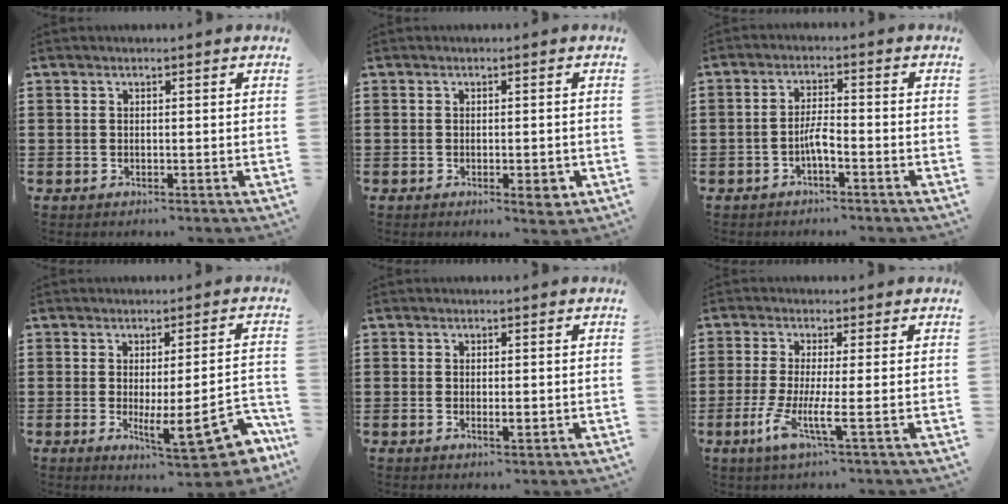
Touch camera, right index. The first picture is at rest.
{"total": 2.7, "force": [-0.9, 0.8, 2.5], "torque": [-0.039, 0.000, -0.014]}
{"total": 3.0, "force": [-1.6, 0.8, 2.5], "torque": [-0.053, 0.002, -0.032]}
{"total": 10.6, "force": [-3.4, 2.2, 9.7], "torque": [-0.136, -0.020, -0.056]}
{"total": 1.8, "force": [-0.3, 0.7, 1.7], "torque": [-0.030, 0.000, -0.005]}
{"total": 6.0, "force": [-1.8, 0.1, 5.7], "torque": [-0.128, -0.025, -0.037]}